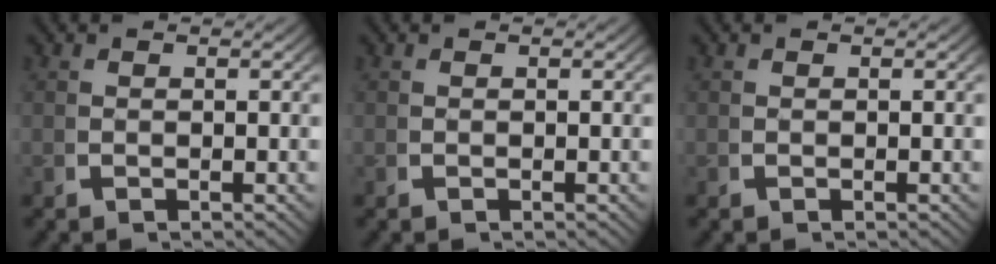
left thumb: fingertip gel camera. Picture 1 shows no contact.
{"total": 0.0}
{"total": 0.0}